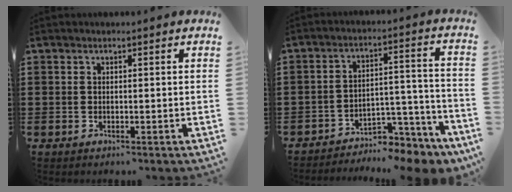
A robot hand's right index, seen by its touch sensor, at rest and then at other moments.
{"total": 6.5, "force": [-6.2, 1.6, 1.5], "torque": [-0.017, 0.020, -0.120]}